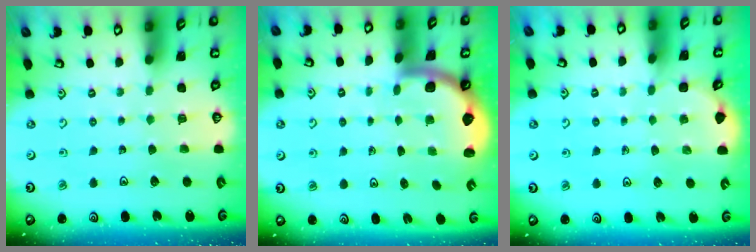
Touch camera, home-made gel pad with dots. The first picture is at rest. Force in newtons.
{"total": 1.9, "press": 1.9, "slide": 0.3}
{"total": 2.4, "press": 2.4, "slide": 0.1}